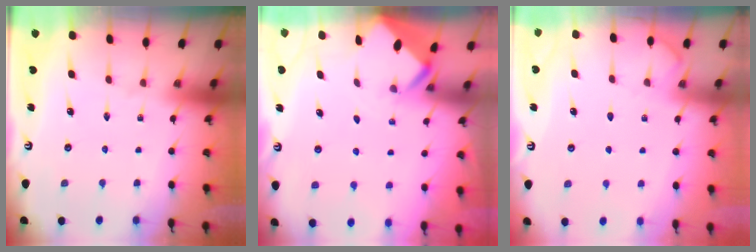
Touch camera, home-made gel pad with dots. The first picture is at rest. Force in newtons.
{"total": 2.0, "press": 2.0, "slide": 0.2}
{"total": 2.4, "press": 2.4, "slide": 0.4}